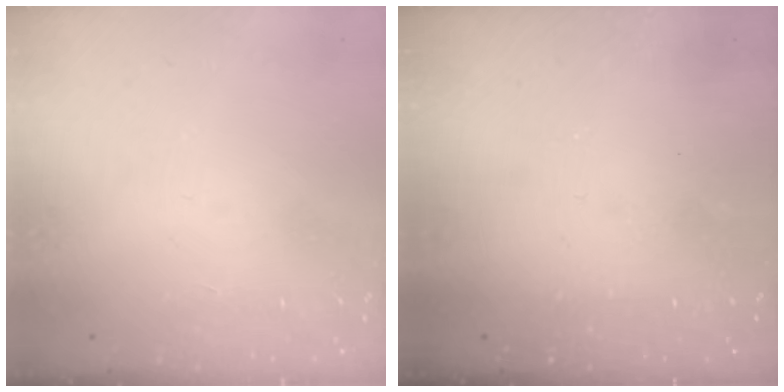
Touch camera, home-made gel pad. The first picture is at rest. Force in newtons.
{"total": 0.0}